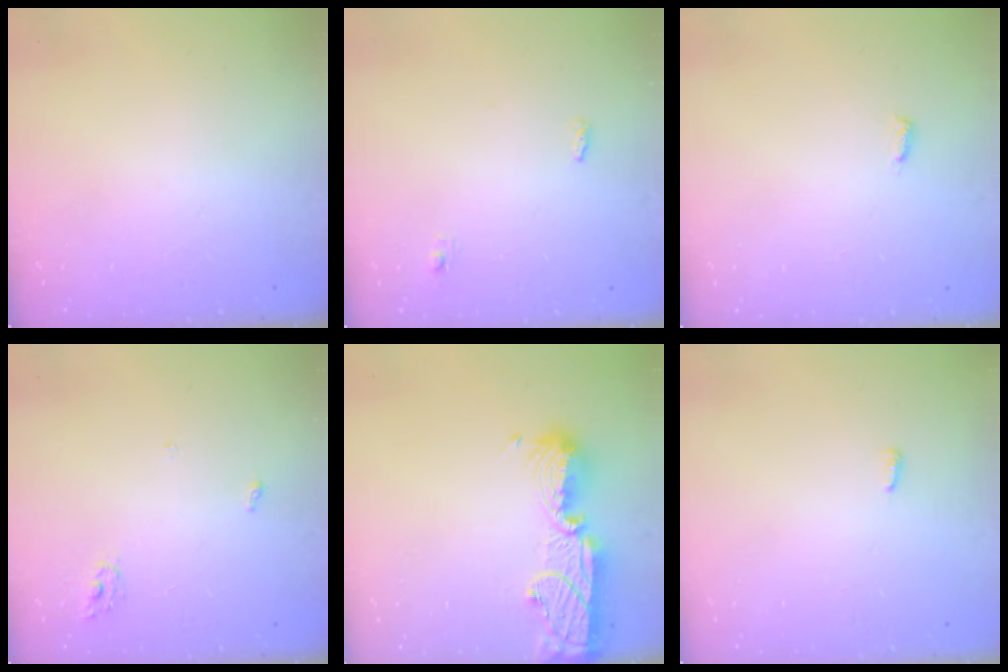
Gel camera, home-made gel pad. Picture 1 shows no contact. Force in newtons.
{"total": 3.4, "press": 3.3, "slide": 0.9}
{"total": 3.1, "press": 3.1, "slide": 0.2}
{"total": 3.4, "press": 3.3, "slide": 0.3}
{"total": 15.3, "press": 14.8, "slide": 4.0}
{"total": 2.9, "press": 2.9, "slide": 0.2}